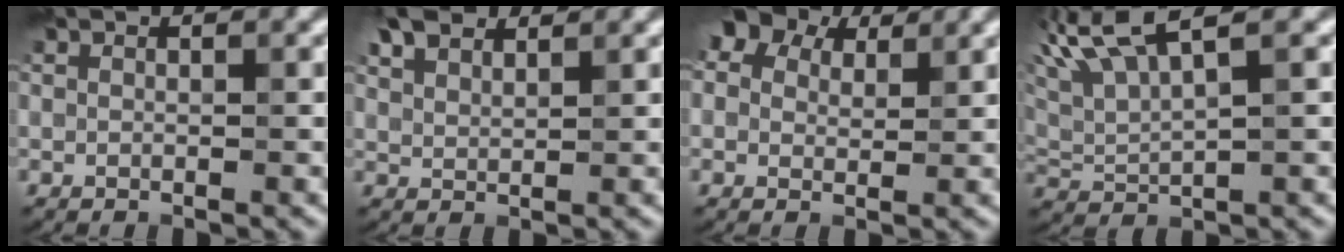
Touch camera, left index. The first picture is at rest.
{"total": 2.3, "force": [2.1, 0.5, 0.6], "torque": [-0.029, 0.014, 0.051]}
{"total": 5.2, "force": [3.5, 3.2, 2.0], "torque": [-0.043, 0.019, 0.052]}
{"total": 5.1, "force": [2.8, 1.0, 4.2], "torque": [-0.095, 0.021, 0.064]}